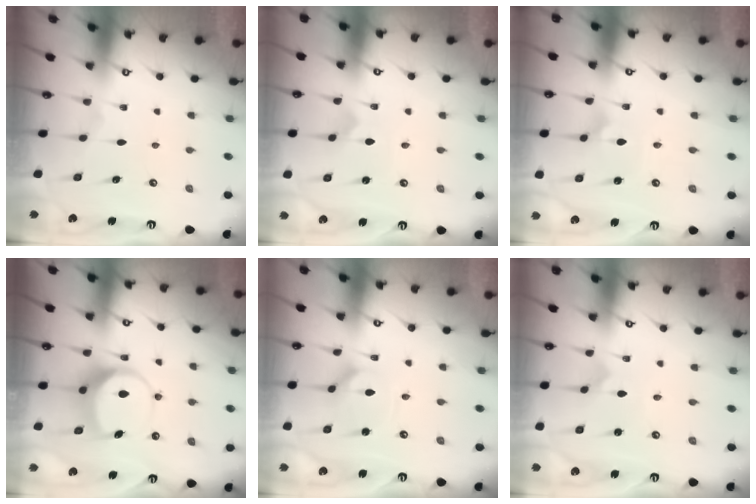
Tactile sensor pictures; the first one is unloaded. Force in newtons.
{"total": 0.8, "press": 0.8, "slide": 0.1}
{"total": 2.4, "press": 2.4, "slide": 0.2}
{"total": 8.0, "press": 8.0, "slide": 0.7}
{"total": 3.8, "press": 3.8, "slide": 0.3}
{"total": 0.0}